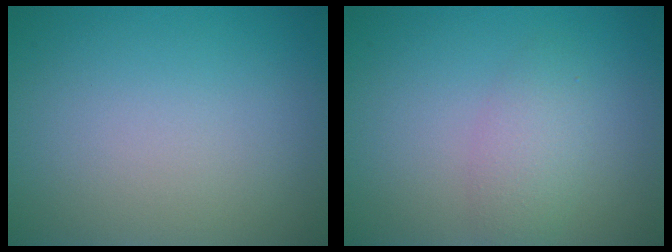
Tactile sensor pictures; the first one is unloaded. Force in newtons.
{"total": 2.4, "press": 2.4, "slide": 0.1}